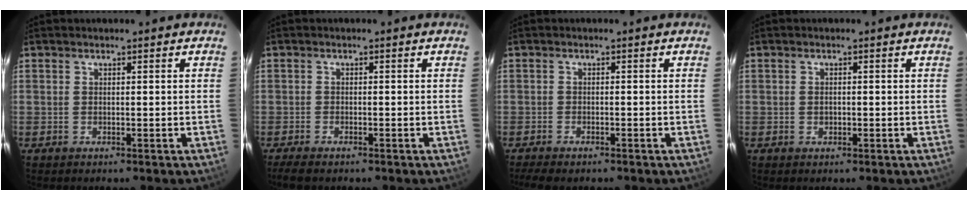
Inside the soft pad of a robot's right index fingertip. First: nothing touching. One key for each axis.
{"total": 3.9, "fx": -3.1, "fy": 0.9, "fz": 2.1, "tx": -0.055, "ty": -0.015, "tz": -0.057}
{"total": 4.8, "fx": -3.9, "fy": 1.4, "fz": 2.5, "tx": -0.065, "ty": -0.016, "tz": -0.068}
{"total": 1.0, "fx": -0.2, "fy": 0.8, "fz": 0.5, "tx": -0.008, "ty": 0.002, "tz": -0.003}